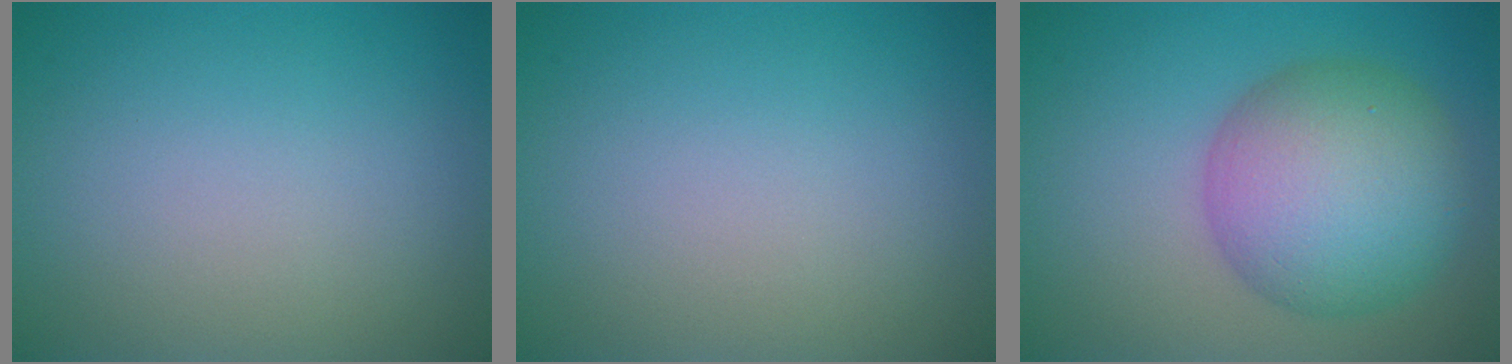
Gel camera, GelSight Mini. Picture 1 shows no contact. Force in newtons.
{"total": 0.0}
{"total": 9.2, "press": 9.2, "slide": 0.2}